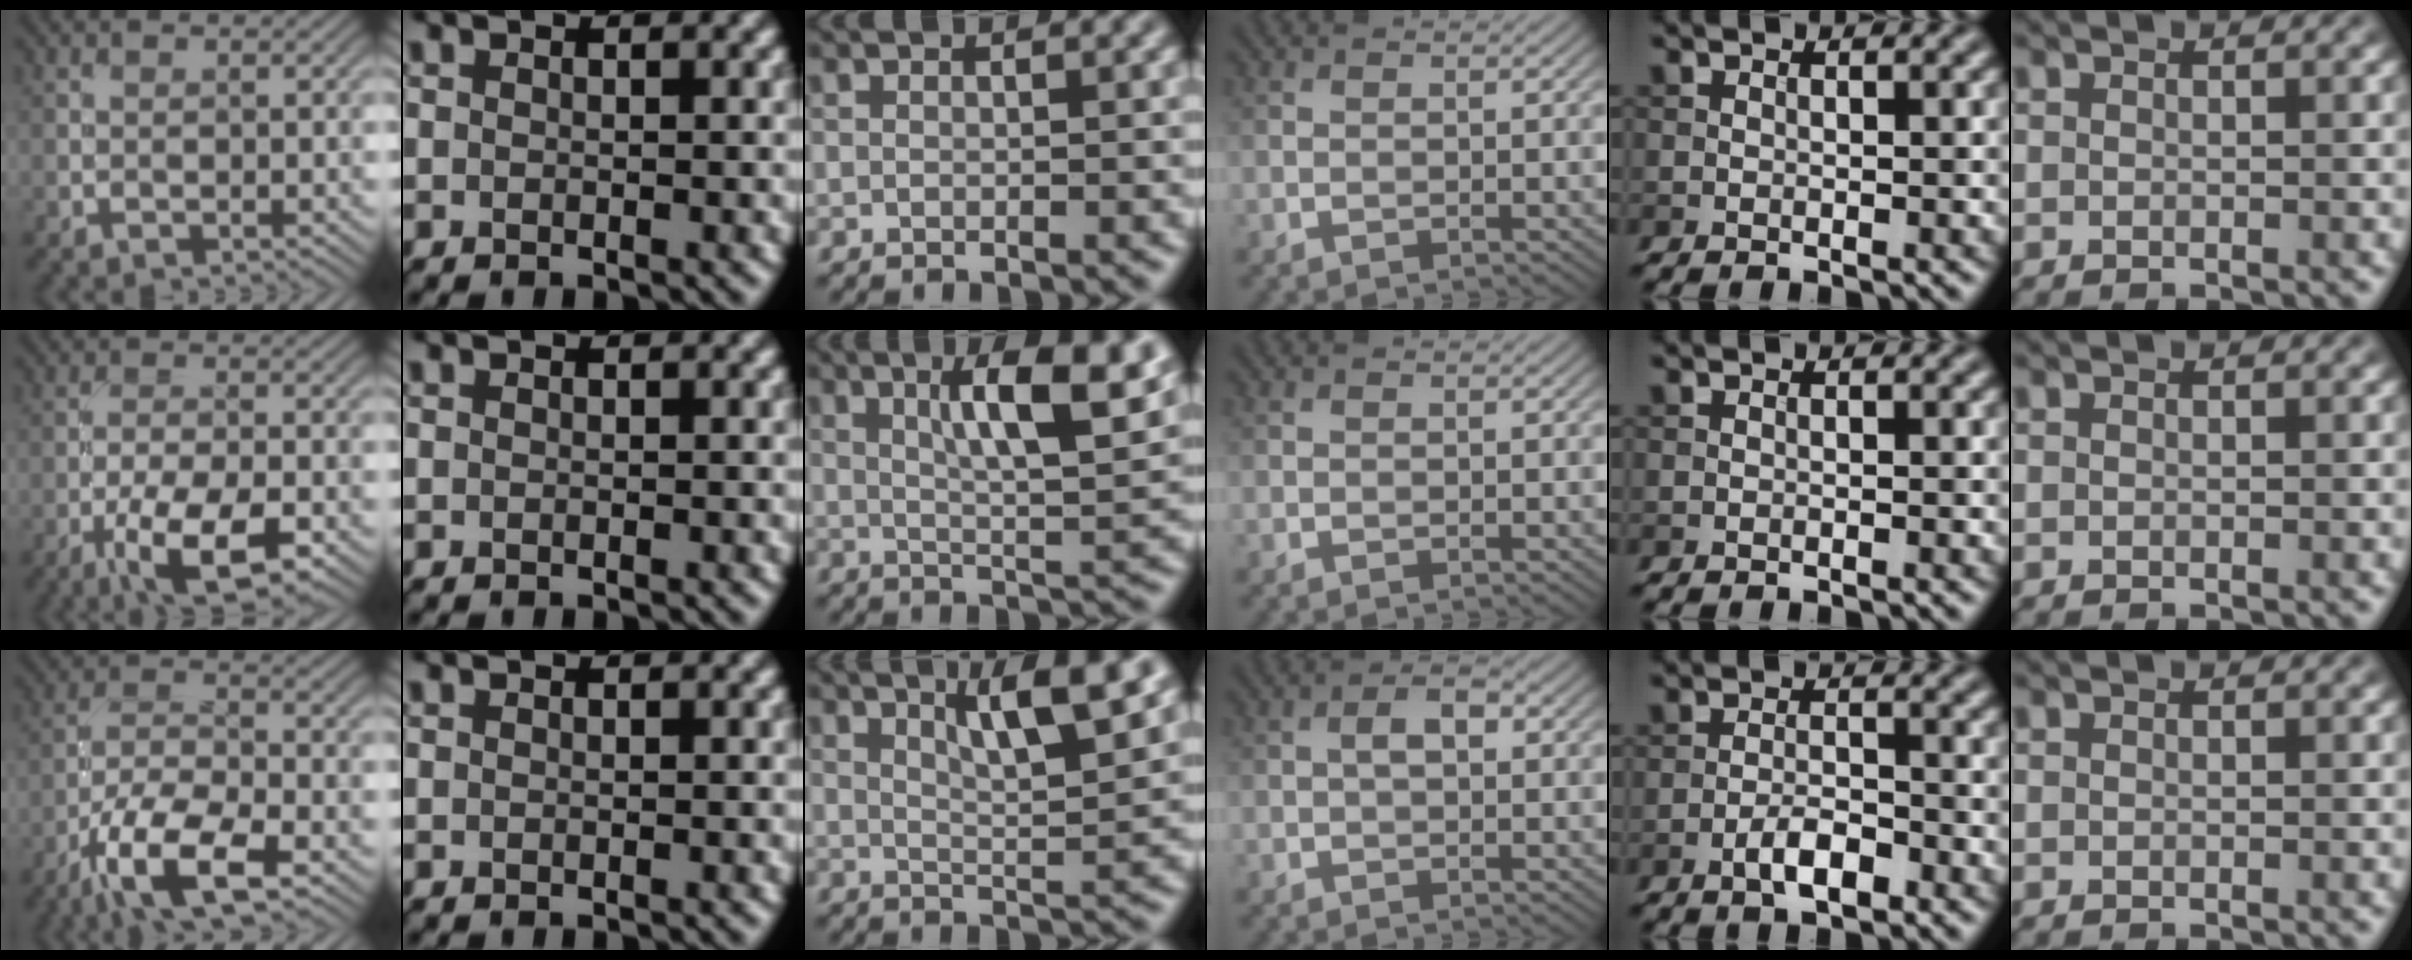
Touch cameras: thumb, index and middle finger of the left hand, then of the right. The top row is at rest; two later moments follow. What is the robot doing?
{"motion": "unscrew", "object": "medicine bottle"}